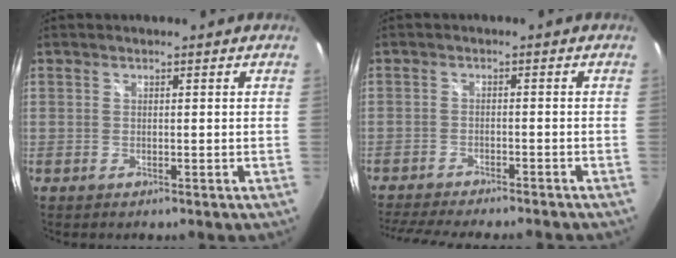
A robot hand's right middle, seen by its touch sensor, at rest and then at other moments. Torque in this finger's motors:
{"motor_torque": [1.07, -1.07, 0.22, 0.11]}